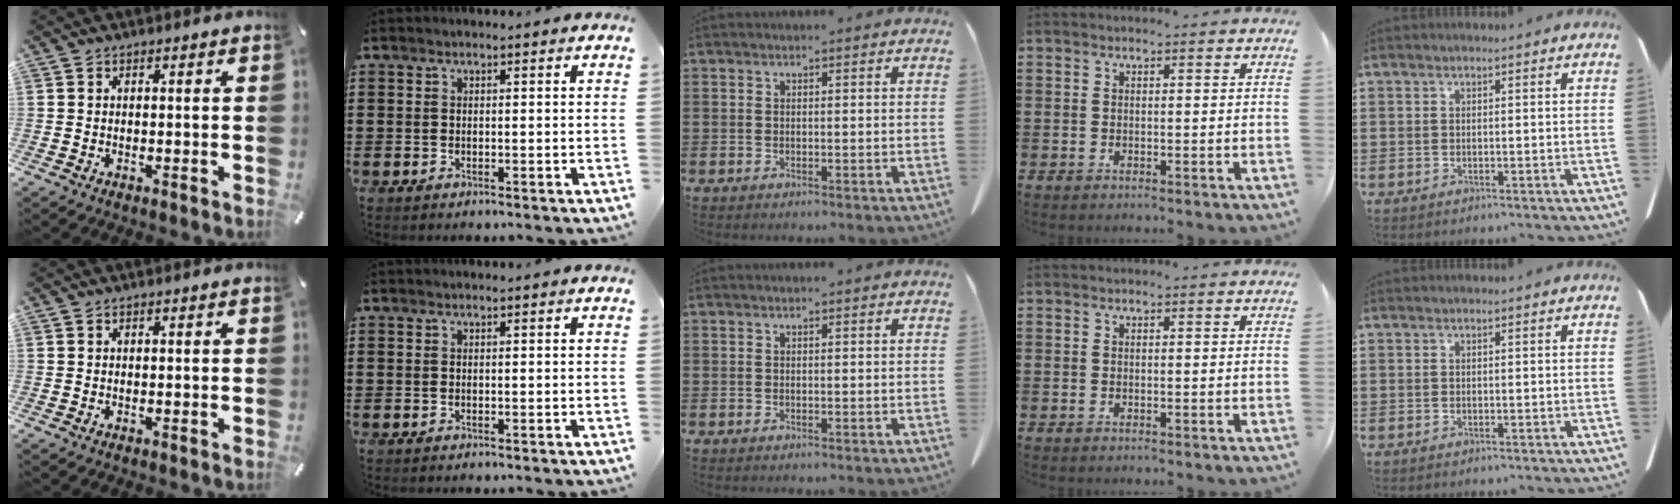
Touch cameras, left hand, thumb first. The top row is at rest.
{}